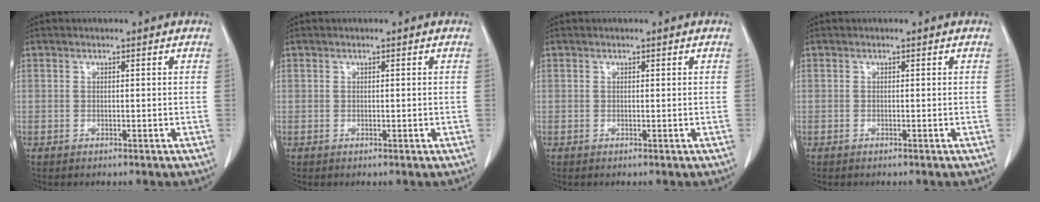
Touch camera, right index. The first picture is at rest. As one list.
[{"total": 0.0}, {"total": 0.0}, {"total": 0.0}]